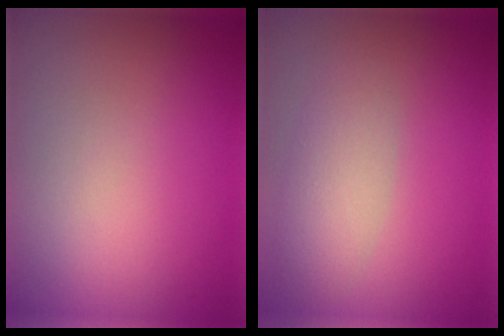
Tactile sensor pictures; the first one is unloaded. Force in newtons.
{"total": 3.2, "press": 3.2, "slide": 0.0}